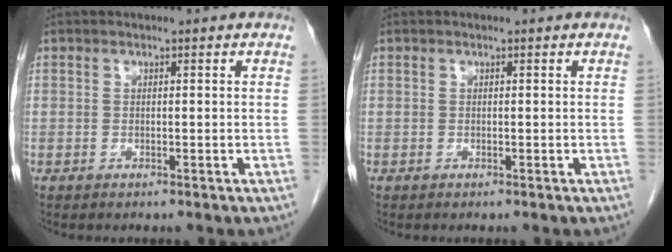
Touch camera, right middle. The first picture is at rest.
{"total": 0.0}